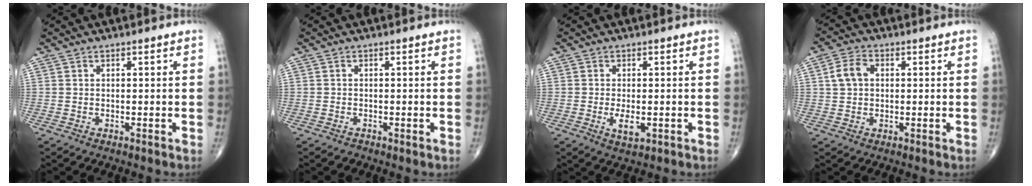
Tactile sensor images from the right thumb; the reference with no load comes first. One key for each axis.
{"total": 0.6, "fx": -0.4, "fy": 0.4, "fz": 0.1, "tx": 0.000, "ty": 0.001, "tz": -0.009}
{"total": 3.6, "fx": -0.8, "fy": 1.6, "fz": 3.1, "tx": -0.056, "ty": -0.006, "tz": -0.013}
{"total": 4.8, "fx": 0.8, "fy": 3.5, "fz": 3.2, "tx": -0.062, "ty": 0.012, "tz": 0.011}